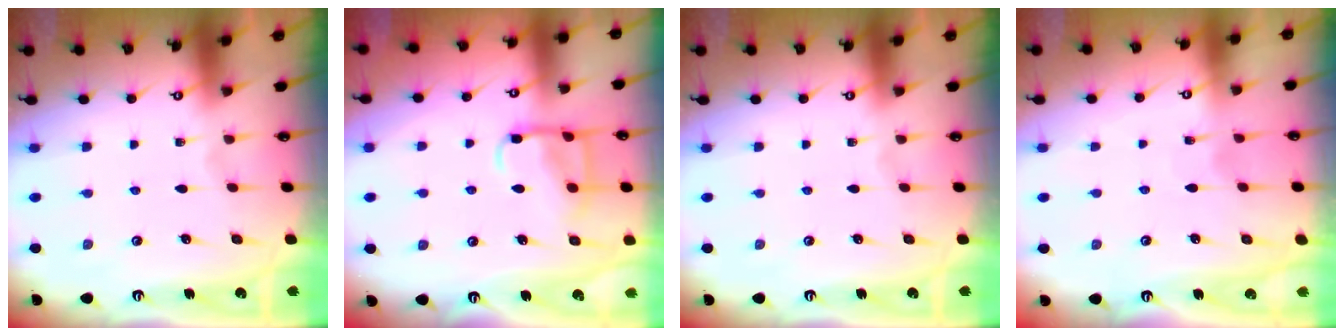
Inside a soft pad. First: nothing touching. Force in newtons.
{"total": 11.2, "press": 11.1, "slide": 1.0}
{"total": 0.0}
{"total": 5.5, "press": 5.4, "slide": 0.6}